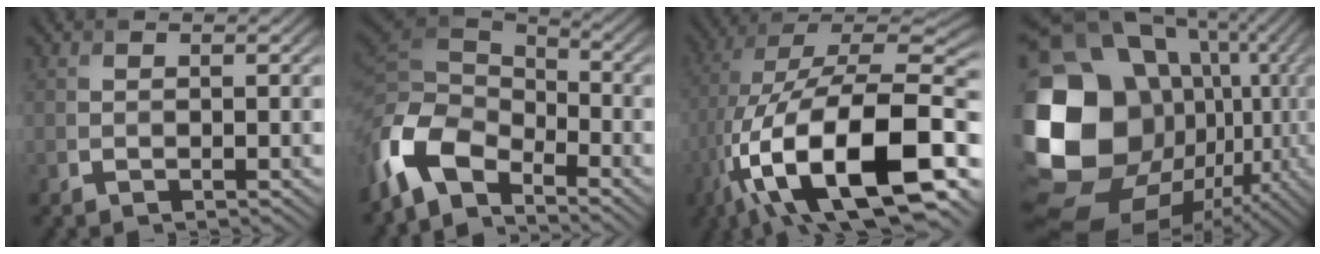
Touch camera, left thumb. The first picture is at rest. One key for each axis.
{"total": 11.8, "fx": -6.6, "fy": 6.5, "fz": 7.3, "tx": -0.191, "ty": -0.021, "tz": -0.131}
{"total": 20.3, "fx": -6.9, "fy": 8.7, "fz": 17.0, "tx": -0.305, "ty": -0.002, "tz": -0.122}
{"total": 22.2, "fx": -1.1, "fy": 17.6, "fz": 13.5, "tx": -0.336, "ty": -0.049, "tz": 0.017}